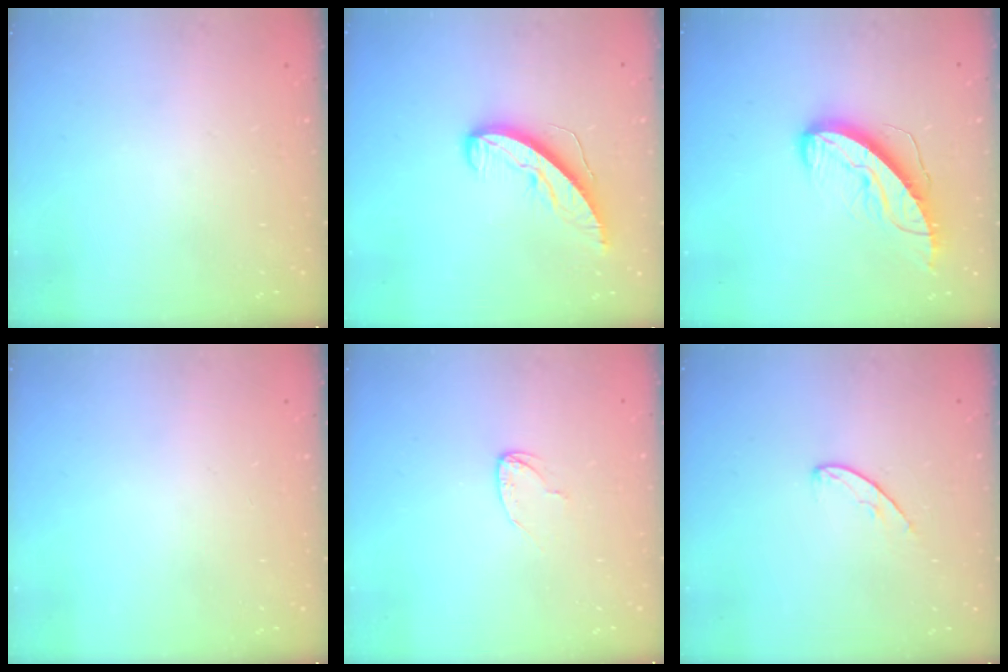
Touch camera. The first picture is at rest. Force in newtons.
{"total": 8.7, "press": 8.7, "slide": 0.7}
{"total": 11.3, "press": 11.2, "slide": 0.8}
{"total": 0.0}
{"total": 3.6, "press": 3.6, "slide": 0.2}
{"total": 5.0, "press": 5.0, "slide": 0.5}